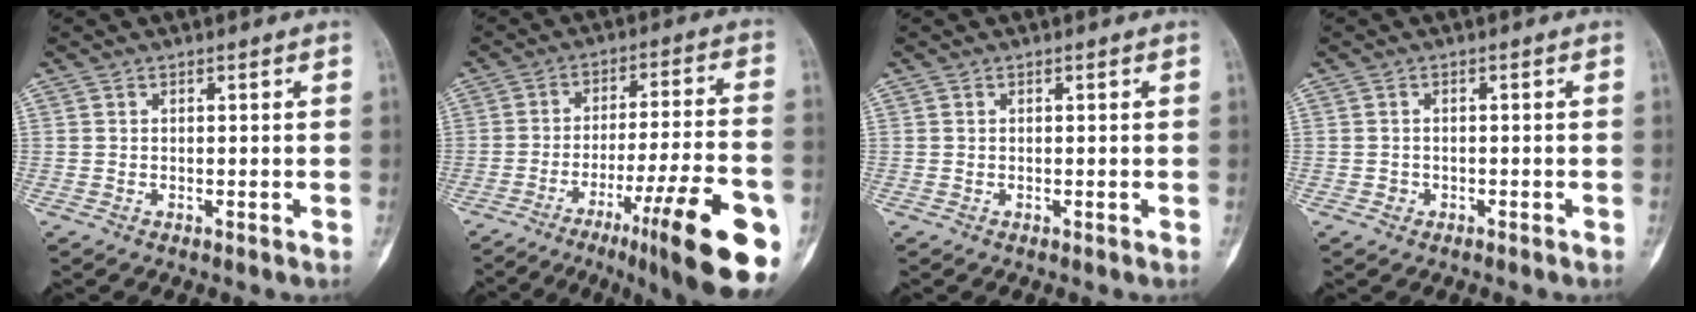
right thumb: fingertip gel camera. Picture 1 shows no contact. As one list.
[{"total": 21.9, "force": [-10.2, 3.3, 19.1], "torque": [-0.227, 0.038, -0.148]}, {"total": 0.0}, {"total": 0.9, "force": [-0.5, 0.7, 0.2], "torque": [0.000, 0.006, -0.009]}]